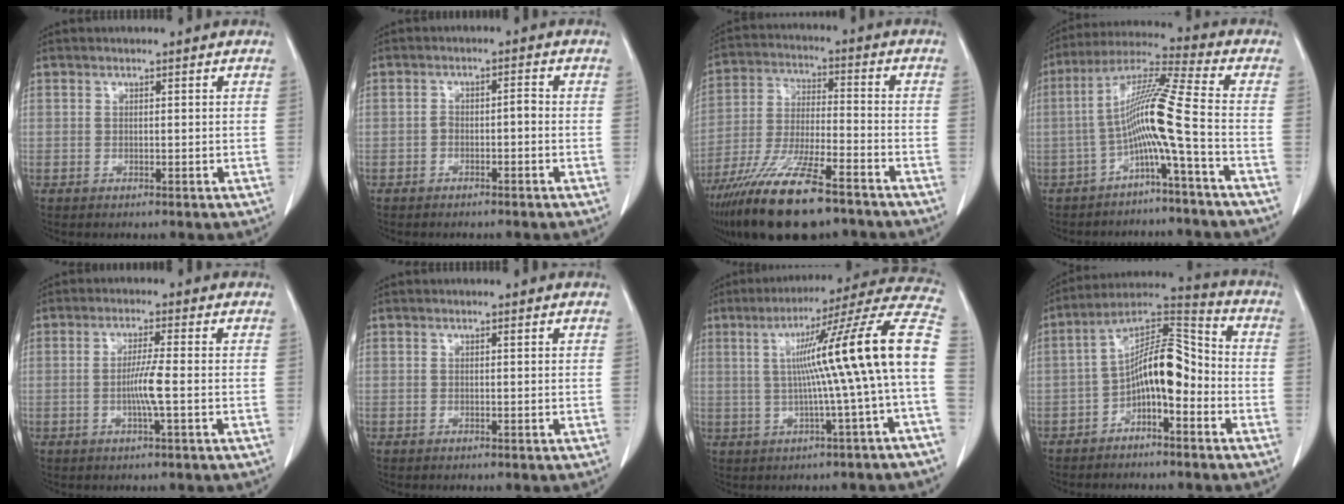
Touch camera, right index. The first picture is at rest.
{"total": 2.1, "force": [-0.9, 0.8, 1.7], "torque": [-0.030, 0.011, -0.013]}
{"total": 17.9, "force": [-12.7, 3.4, 12.1], "torque": [-0.239, -0.040, -0.228]}
{"total": 10.4, "force": [-3.2, -1.9, 9.7], "torque": [-0.180, 0.022, -0.061]}
{"total": 4.1, "force": [-0.9, -0.5, 4.0], "torque": [-0.078, -0.005, -0.017]}
{"total": 0.0}
{"total": 17.3, "force": [0.0, -1.8, 17.2], "torque": [-0.229, 0.032, -0.006]}
{"total": 10.8, "force": [-3.2, 3.7, 9.6], "torque": [-0.169, 0.041, -0.052]}